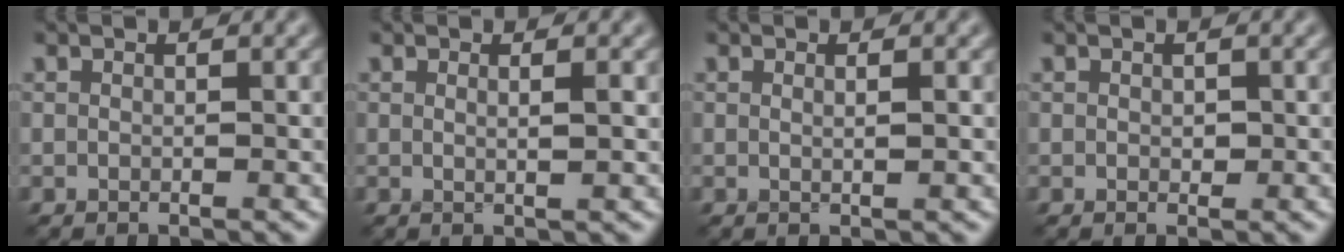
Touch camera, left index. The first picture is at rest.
{"total": 1.5, "force": [0.3, 0.4, 1.5], "torque": [-0.018, 0.002, 0.000]}
{"total": 1.1, "force": [0.2, 0.3, 1.0], "torque": [-0.010, 0.003, 0.000]}
{"total": 0.6, "force": [0.1, 0.4, 0.4], "torque": [-0.003, -0.002, 0.001]}